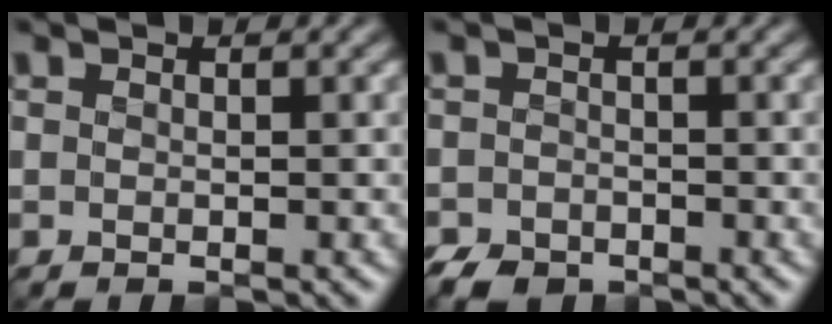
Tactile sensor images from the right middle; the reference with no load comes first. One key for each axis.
{"total": 2.7, "fx": -2.2, "fy": 1.4, "fz": 0.8, "tx": -0.009, "ty": -0.004, "tz": -0.045}